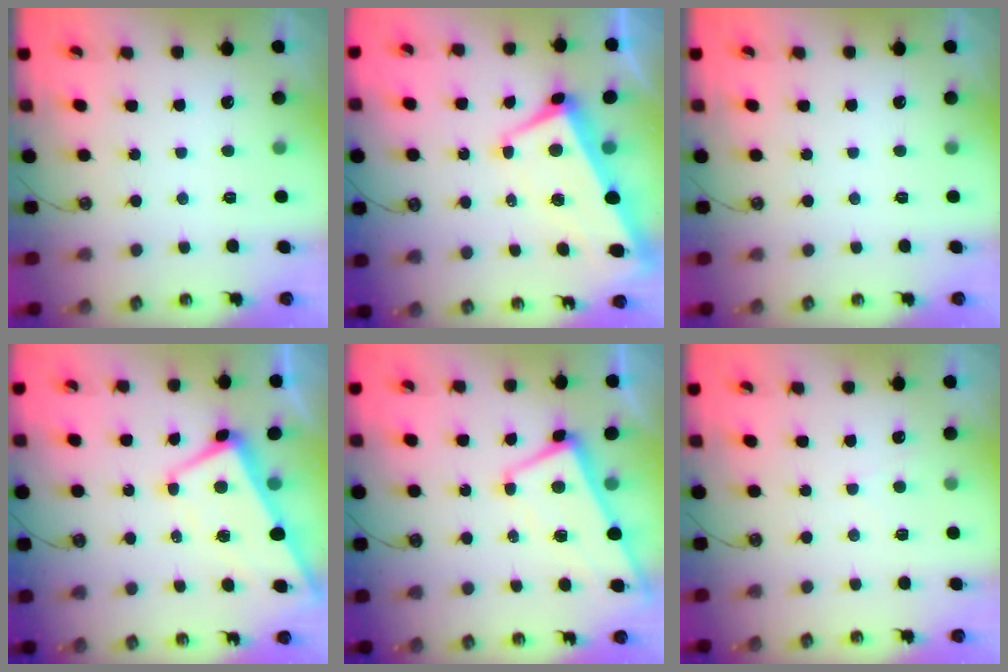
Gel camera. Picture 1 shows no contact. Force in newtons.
{"total": 1.7, "press": 1.0, "slide": 1.3}
{"total": 0.0}
{"total": 0.9, "press": 0.1, "slide": 0.8}
{"total": 1.2, "press": 0.9, "slide": 0.7}
{"total": 3.6, "press": 3.6, "slide": 0.4}